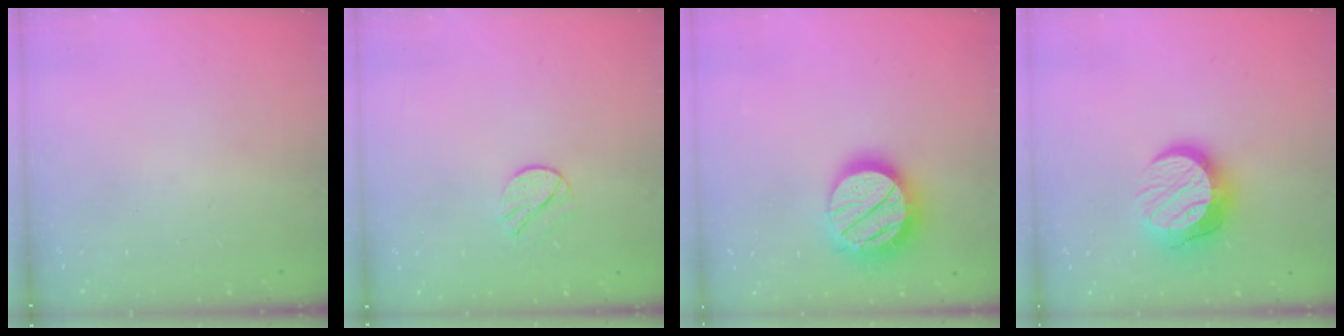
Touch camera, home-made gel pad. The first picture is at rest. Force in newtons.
{"total": 7.4, "press": 7.4, "slide": 0.6}
{"total": 22.2, "press": 22.1, "slide": 2.0}
{"total": 13.6, "press": 13.6, "slide": 1.2}